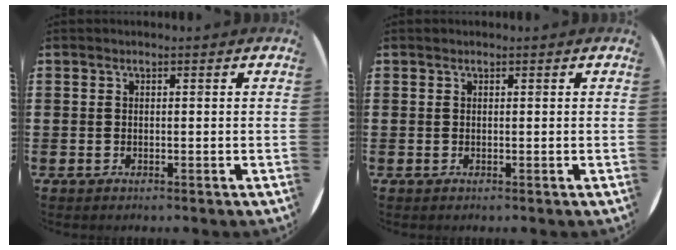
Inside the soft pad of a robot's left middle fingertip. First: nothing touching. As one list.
[{"total": 0.0}]